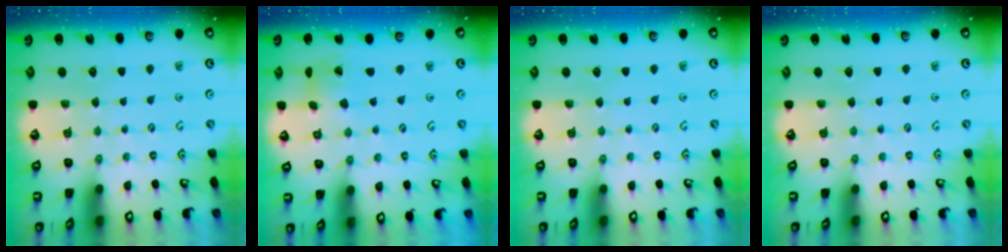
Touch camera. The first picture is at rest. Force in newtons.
{"total": 3.0, "press": 2.9, "slide": 0.5}
{"total": 0.0}
{"total": 0.0}